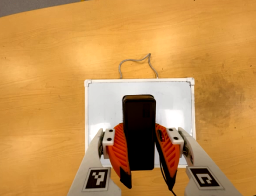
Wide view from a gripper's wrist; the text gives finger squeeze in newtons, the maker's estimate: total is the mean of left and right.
{"total": 6.7, "left": 5.7, "right": 7.6}